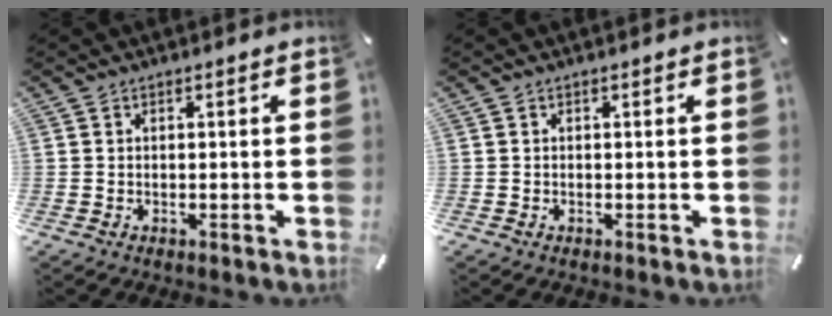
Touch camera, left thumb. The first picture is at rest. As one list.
[{"total": 0.0}]